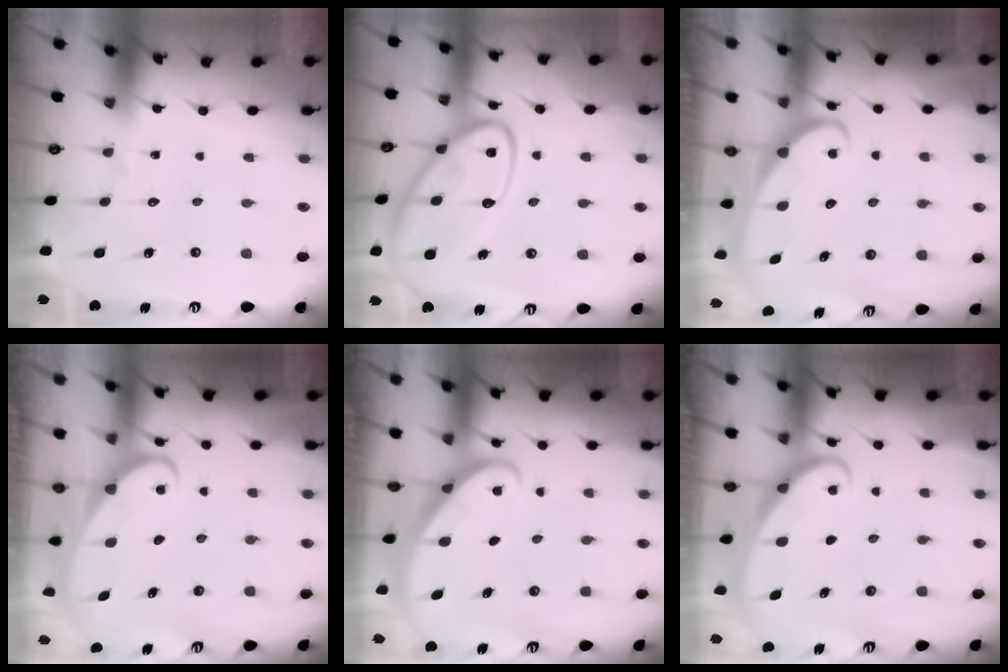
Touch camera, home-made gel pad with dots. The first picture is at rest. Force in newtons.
{"total": 17.1, "press": 17.1, "slide": 1.5}
{"total": 2.5, "press": 2.5, "slide": 0.3}
{"total": 2.4, "press": 2.4, "slide": 0.4}
{"total": 2.6, "press": 2.6, "slide": 0.1}
{"total": 2.2, "press": 2.2, "slide": 0.3}